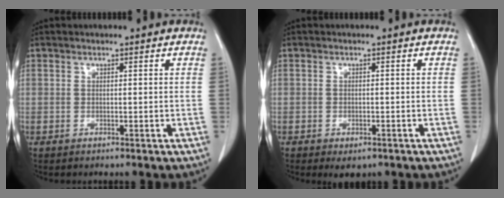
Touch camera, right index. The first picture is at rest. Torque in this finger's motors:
{"motor_torque": [0.09, -0.09, 0.09, 0.03]}